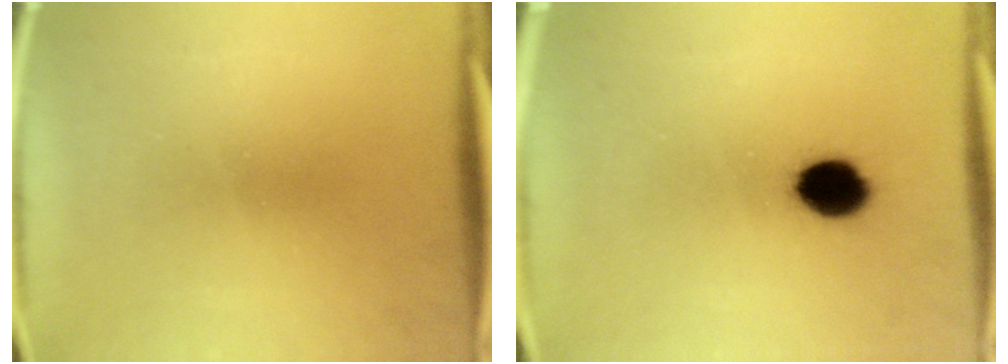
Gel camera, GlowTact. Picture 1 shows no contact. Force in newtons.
{"total": 8.8}